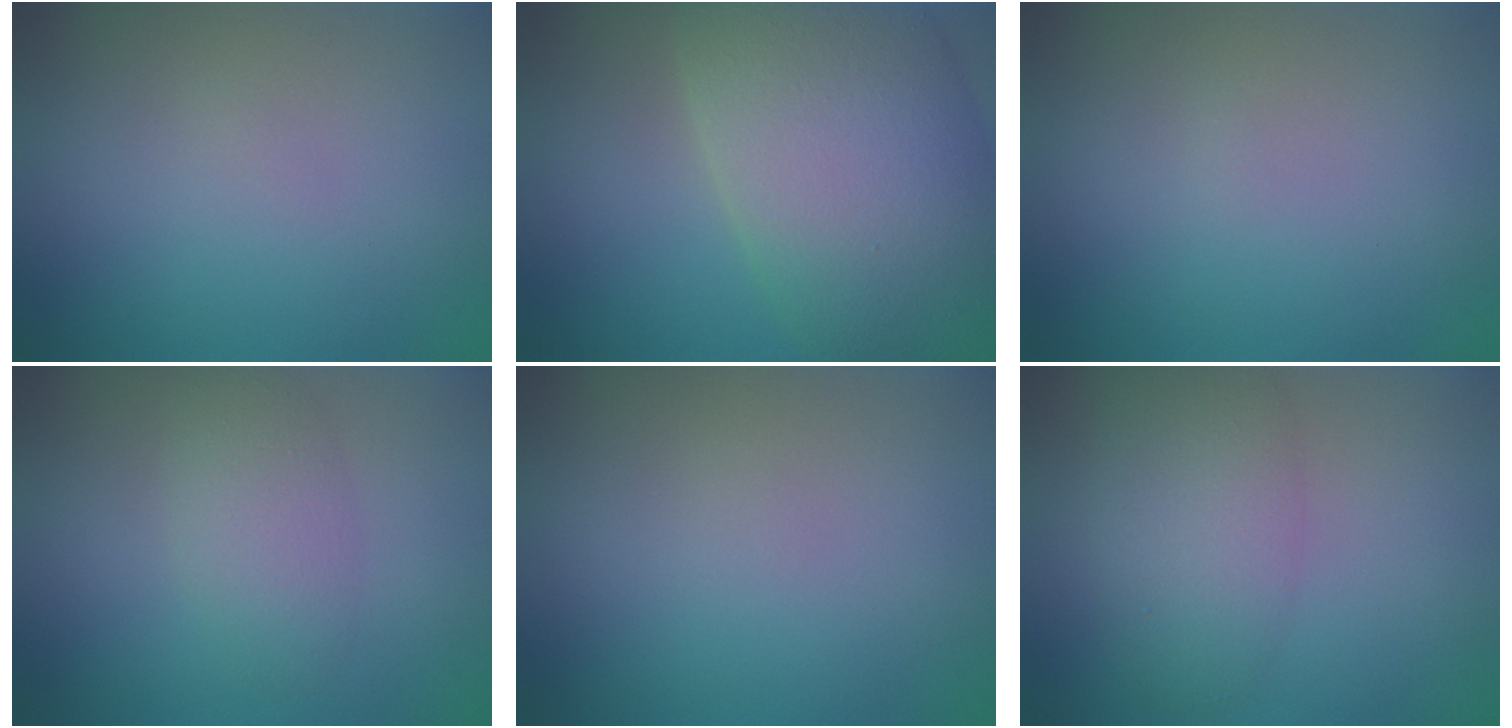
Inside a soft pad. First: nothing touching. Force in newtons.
{"total": 14.4, "press": 14.4, "slide": 0.5}
{"total": 0.0}
{"total": 2.8, "press": 2.8, "slide": 0.1}
{"total": 0.0}
{"total": 5.0, "press": 5.0, "slide": 0.1}